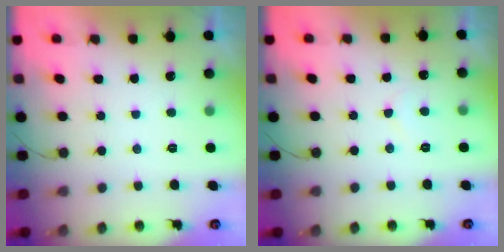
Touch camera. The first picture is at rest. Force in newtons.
{"total": 5.2, "press": 5.2, "slide": 0.5}